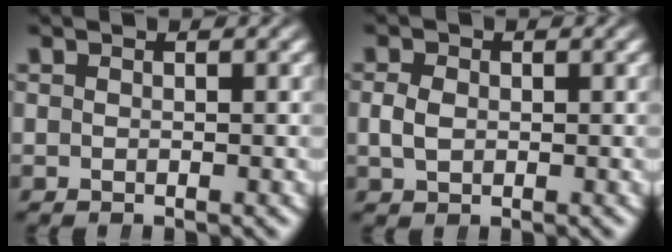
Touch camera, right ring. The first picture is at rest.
{"total": 1.9, "force": [-0.1, 1.4, 1.2], "torque": [-0.027, -0.005, 0.005]}